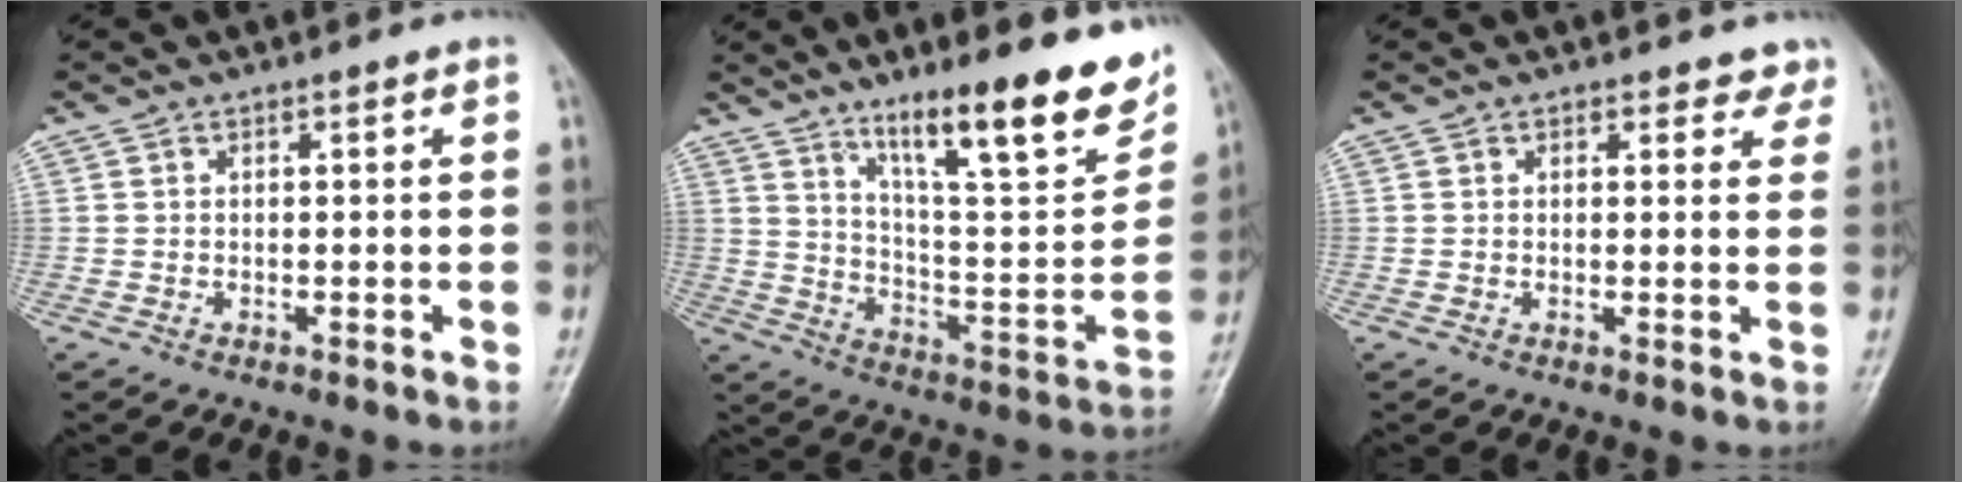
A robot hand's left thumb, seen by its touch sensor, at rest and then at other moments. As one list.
[{"total": 21.6, "force": [13.7, 4.4, 16.1], "torque": [-0.204, -0.066, 0.223]}, {"total": 3.2, "force": [2.7, 1.6, 0.5], "torque": [0.027, -0.014, 0.018]}]